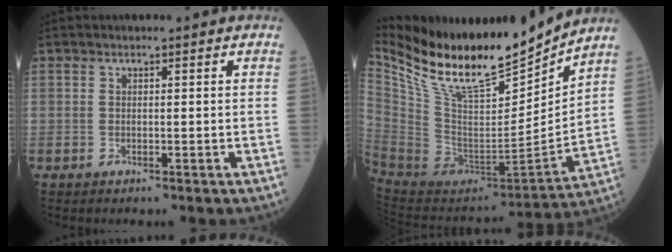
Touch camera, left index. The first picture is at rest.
{"total": 22.8, "force": [19.6, 4.1, 11.1], "torque": [-0.211, -0.029, 0.347]}